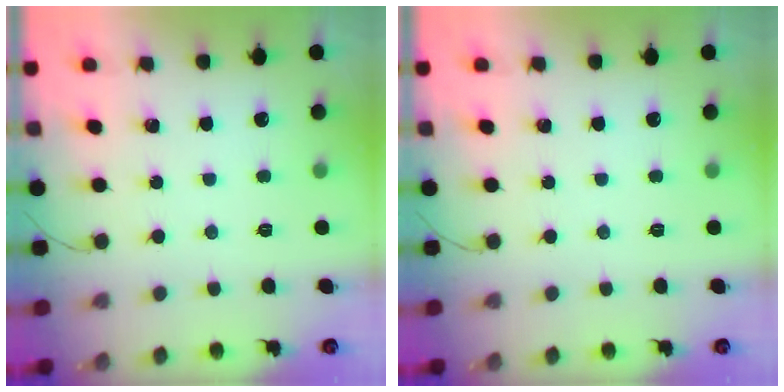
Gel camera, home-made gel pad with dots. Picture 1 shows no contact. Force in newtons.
{"total": 0.0}